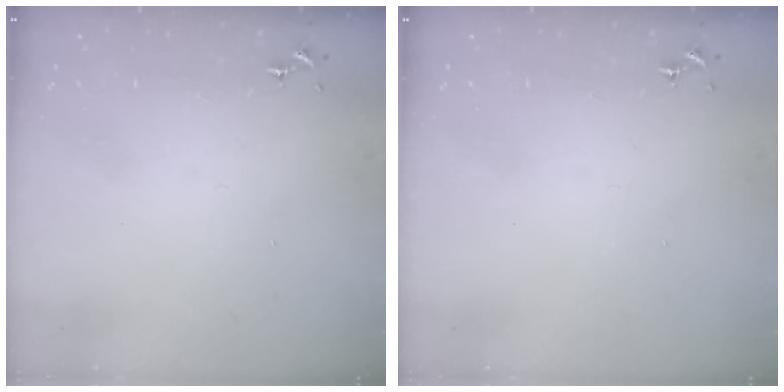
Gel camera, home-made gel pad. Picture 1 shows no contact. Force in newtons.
{"total": 0.0}